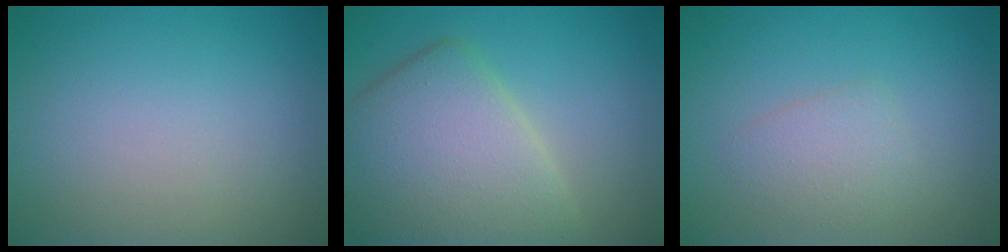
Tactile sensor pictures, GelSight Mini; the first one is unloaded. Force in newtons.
{"total": 8.4, "press": 8.4, "slide": 0.4}
{"total": 2.1, "press": 2.1, "slide": 0.1}